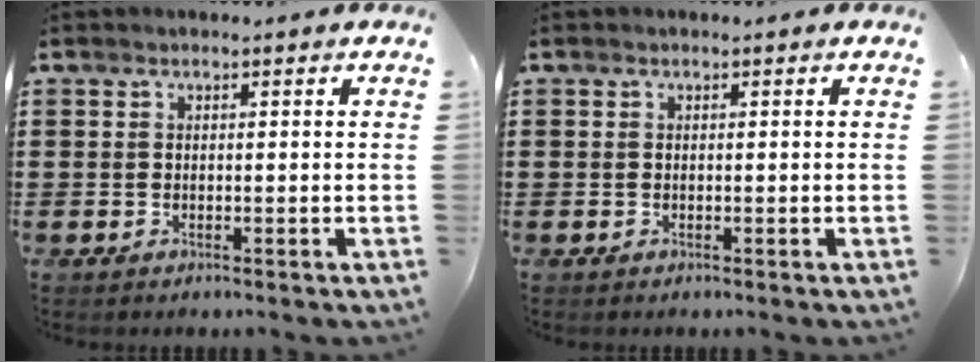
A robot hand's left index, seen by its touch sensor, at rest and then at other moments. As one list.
[{"total": 0.0}]